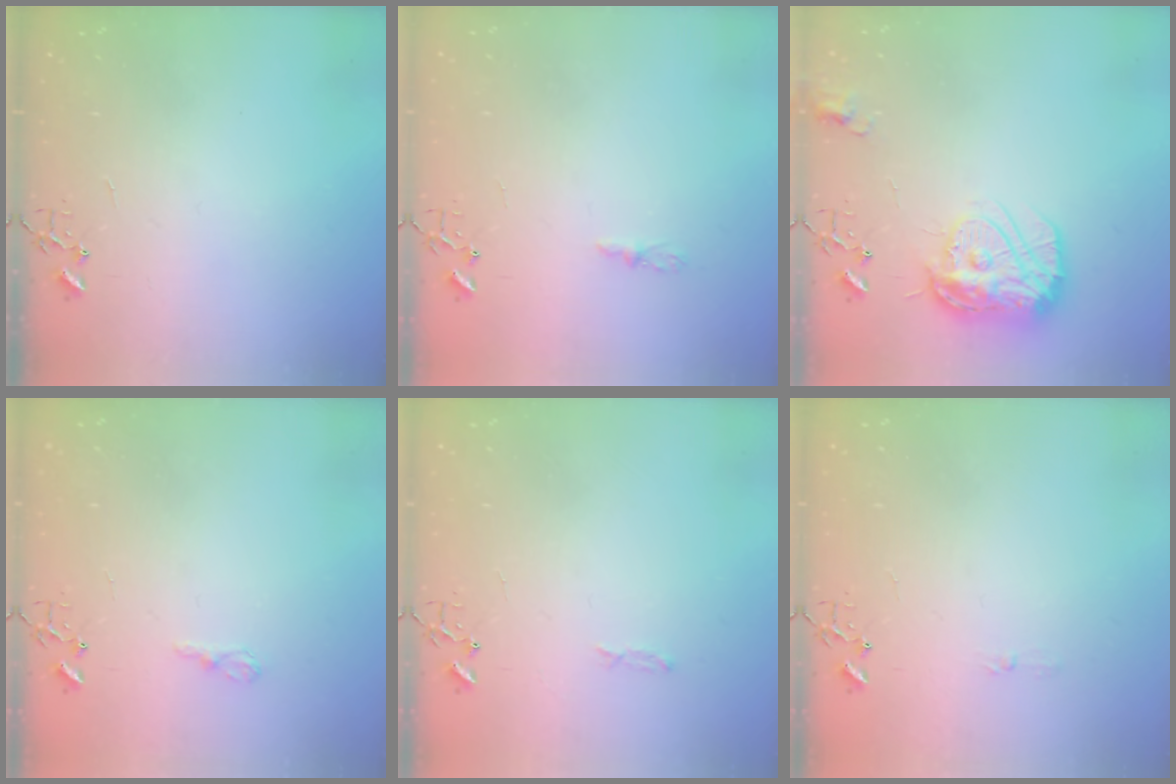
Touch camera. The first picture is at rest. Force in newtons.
{"total": 4.4, "press": 4.3, "slide": 0.5}
{"total": 15.0, "press": 14.9, "slide": 1.1}
{"total": 7.3, "press": 7.3, "slide": 0.9}
{"total": 3.3, "press": 3.3, "slide": 0.4}
{"total": 3.3, "press": 3.2, "slide": 0.4}